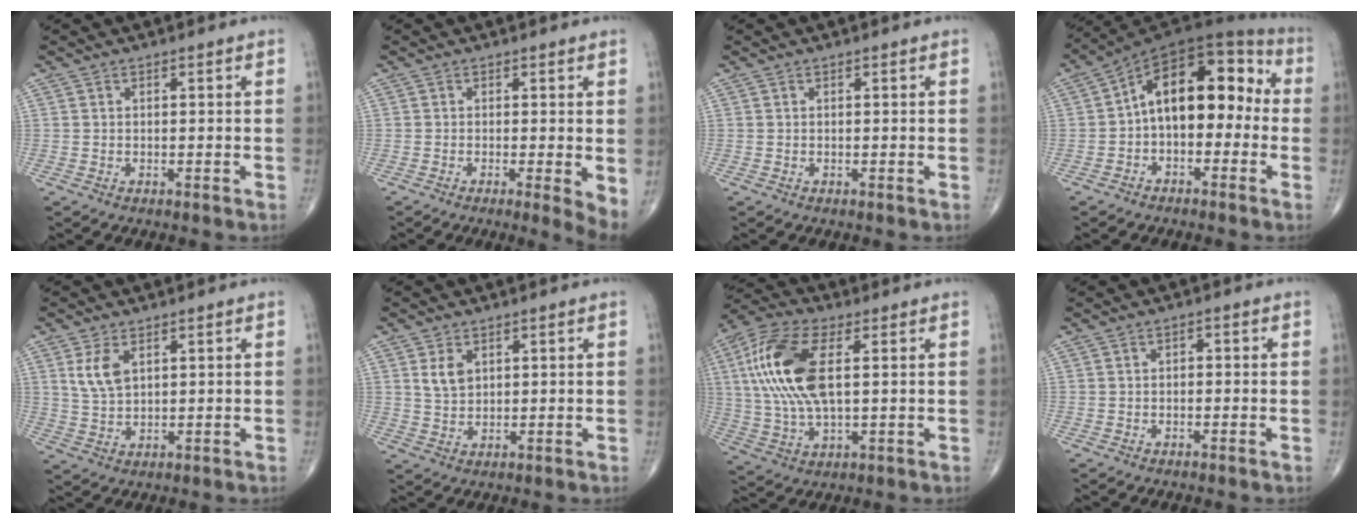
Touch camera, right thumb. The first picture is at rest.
{"total": 3.9, "force": [-0.4, 0.6, 3.8], "torque": [-0.057, -0.012, -0.011]}
{"total": 0.0}
{"total": 14.9, "force": [-0.7, 9.0, 11.9], "torque": [-0.143, 0.056, -0.027]}
{"total": 5.3, "force": [2.1, 2.9, 3.8], "torque": [-0.073, -0.008, 0.050]}
{"total": 4.1, "force": [1.6, 2.7, 2.6], "torque": [-0.040, -0.010, 0.036]}
{"total": 17.8, "force": [3.6, 8.1, 15.5], "torque": [-0.339, 0.007, 0.065]}
{"total": 1.1, "force": [-0.2, 0.8, 0.7], "torque": [-0.001, 0.006, -0.008]}